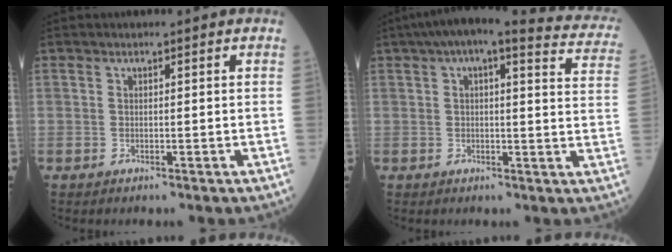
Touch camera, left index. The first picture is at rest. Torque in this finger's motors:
{"motor_torque": [1.04, -1.10, 0.25, 0.06]}